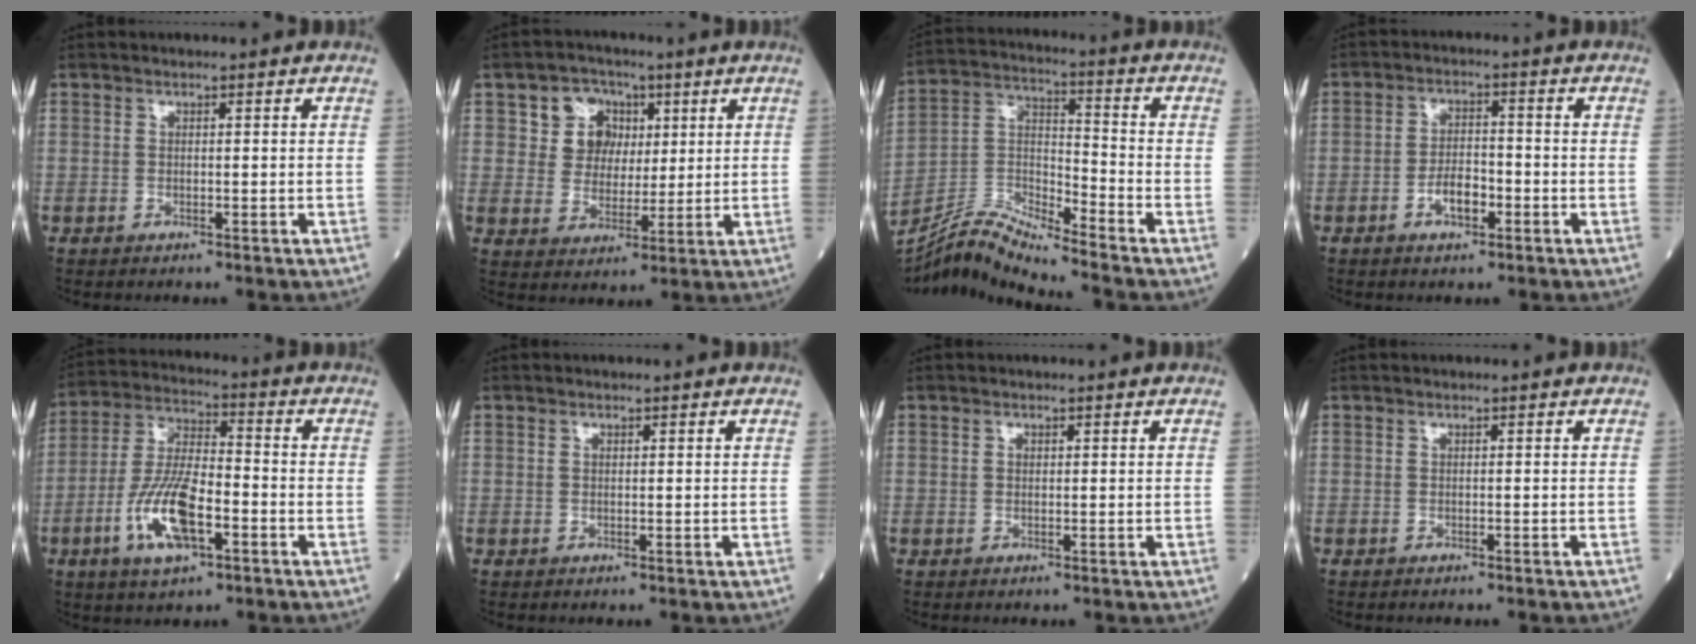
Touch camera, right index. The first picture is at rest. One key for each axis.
{"total": 7.4, "fx": 2.8, "fy": 6.4, "fz": 2.2, "tx": -0.037, "ty": 0.023, "tz": 0.052}
{"total": 10.5, "fx": -10.1, "fy": -1.4, "fz": 2.5, "tx": -0.052, "ty": 0.022, "tz": -0.192}
{"total": 4.4, "fx": -1.9, "fy": 2.0, "fz": 3.5, "tx": -0.063, "ty": 0.006, "tz": -0.034}
{"total": 12.1, "fx": -4.5, "fy": 4.0, "fz": 10.6, "tx": -0.220, "ty": -0.001, "tz": -0.083}
{"total": 0.6, "fx": 0.3, "fy": 0.4, "fz": 0.4, "tx": -0.007, "ty": -0.002, "tz": 0.005}
{"total": 0.8, "fx": 0.3, "fy": 0.6, "fz": 0.4, "tx": -0.007, "ty": -0.001, "tz": 0.005}
{"total": 0.8, "fx": -0.8, "fy": 0.0, "fz": 0.3, "tx": -0.001, "ty": 0.003, "tz": -0.011}